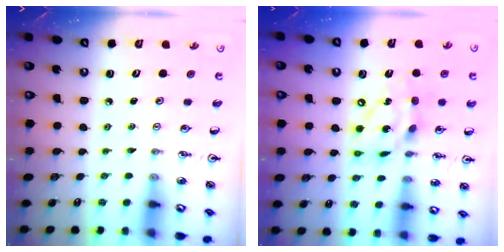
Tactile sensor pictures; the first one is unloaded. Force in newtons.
{"total": 14.1, "press": 14.0, "slide": 1.7}